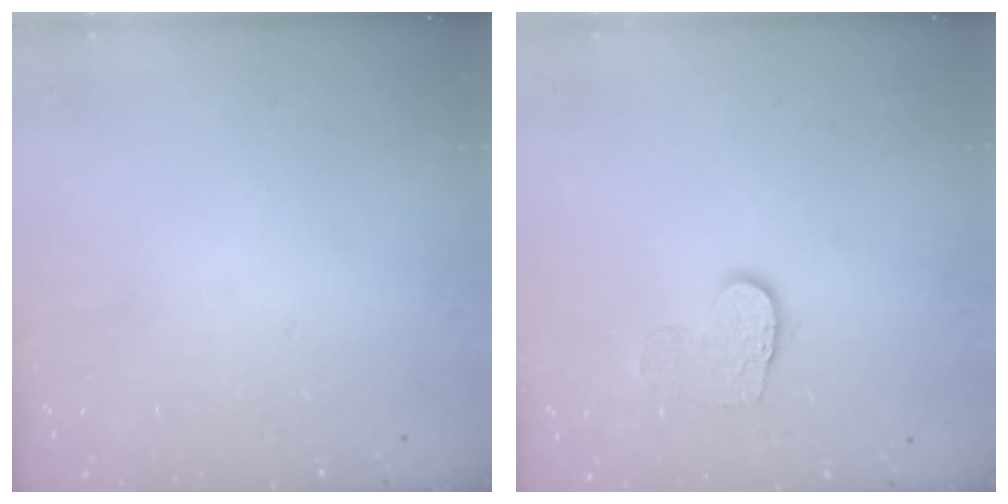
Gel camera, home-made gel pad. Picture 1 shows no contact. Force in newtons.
{"total": 8.8, "press": 8.8, "slide": 0.7}